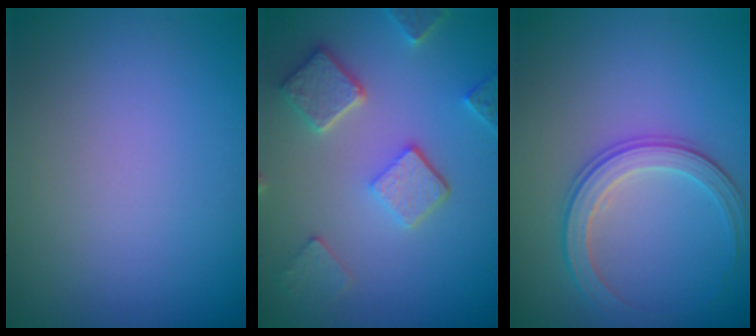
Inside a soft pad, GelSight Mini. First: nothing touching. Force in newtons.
{"total": 4.9, "press": 3.8, "slide": 3.1}
{"total": 2.9, "press": 2.8, "slide": 0.5}